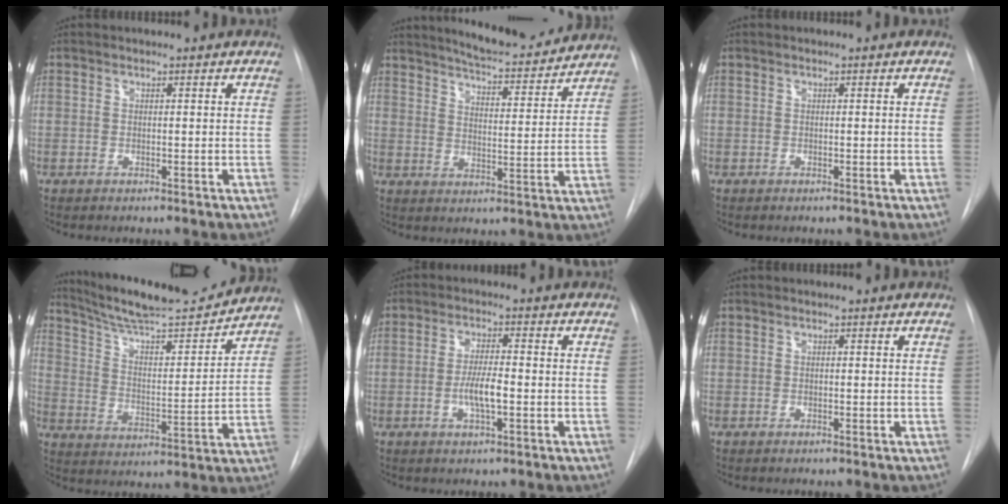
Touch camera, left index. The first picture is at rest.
{"total": 14.9, "force": [13.8, 2.1, 5.2], "torque": [-0.076, -0.014, 0.186]}
{"total": 0.0}
{"total": 18.0, "force": [16.9, 1.4, 6.3], "torque": [-0.108, -0.013, 0.262]}
{"total": 4.5, "force": [-1.0, 0.8, 4.3], "torque": [-0.085, -0.002, -0.018]}
{"total": 0.0}